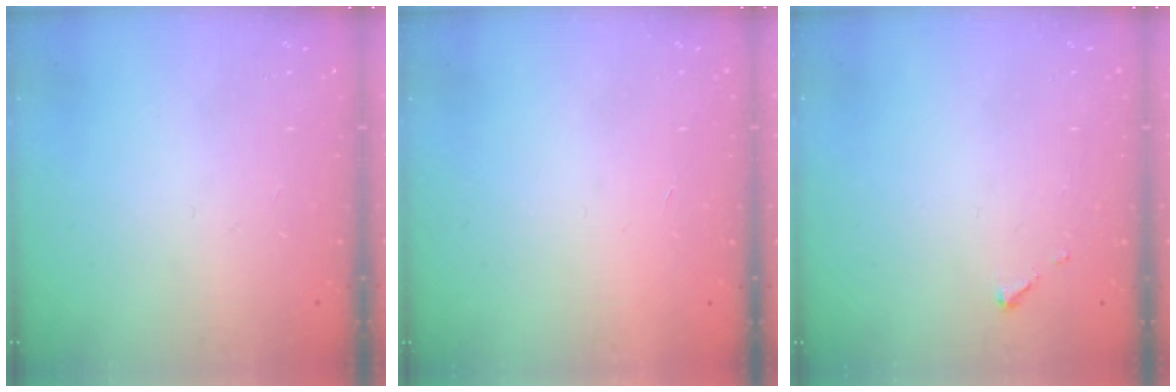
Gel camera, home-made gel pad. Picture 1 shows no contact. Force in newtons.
{"total": 1.6, "press": 1.6, "slide": 0.1}
{"total": 2.6, "press": 2.6, "slide": 0.3}